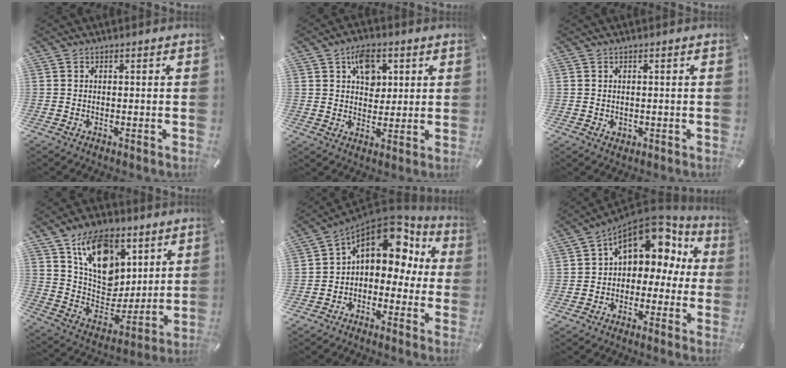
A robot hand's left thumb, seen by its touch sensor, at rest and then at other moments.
{"total": 7.9, "force": [3.3, 5.8, 4.3], "torque": [-0.050, -0.002, 0.054]}
{"total": 1.0, "force": [0.1, 0.9, 0.1], "torque": [-0.004, 0.006, 0.001]}
{"total": 16.3, "force": [8.3, 11.7, 7.7], "torque": [-0.122, -0.039, 0.159]}
{"total": 12.8, "force": [4.6, 8.6, 8.3], "torque": [-0.130, -0.028, 0.075]}
{"total": 13.4, "force": [5.9, 8.8, 8.3], "torque": [-0.122, -0.036, 0.100]}